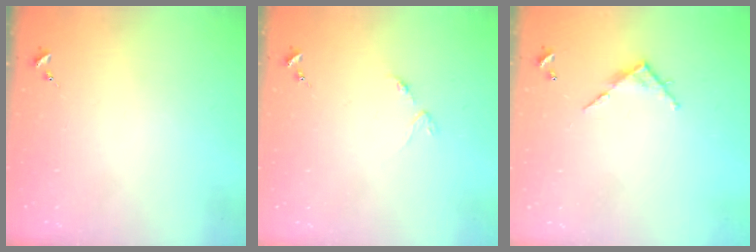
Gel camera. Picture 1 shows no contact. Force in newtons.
{"total": 3.1, "press": 3.0, "slide": 0.5}
{"total": 5.7, "press": 5.7, "slide": 0.4}